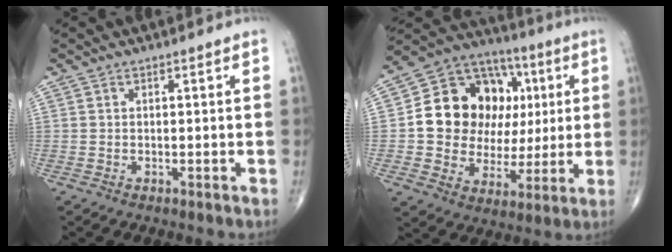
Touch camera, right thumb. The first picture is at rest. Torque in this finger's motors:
{"motor_torque": [0.69, 3.38, 1.37, 0.08, 0.37]}